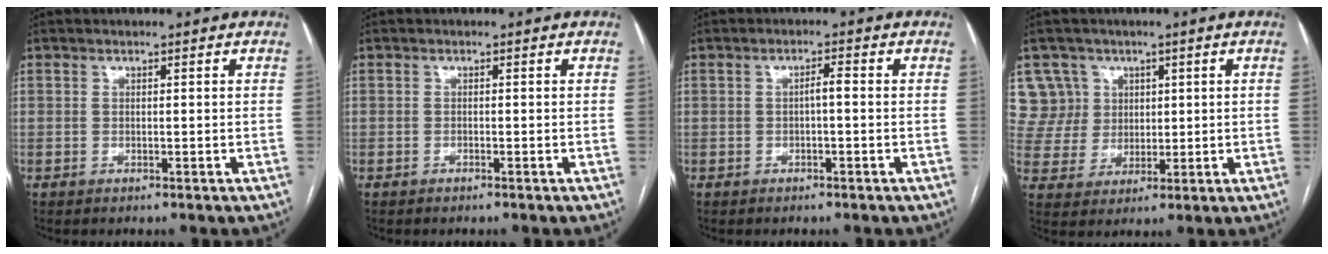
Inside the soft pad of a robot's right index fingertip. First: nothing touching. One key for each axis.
{"total": 0.0}
{"total": 1.5, "fx": -0.2, "fy": 0.2, "fz": 1.5, "tx": -0.025, "ty": 0.004, "tz": -0.004}
{"total": 7.6, "fx": 3.3, "fy": 6.8, "fz": -0.3, "tx": 0.010, "ty": 0.022, "tz": 0.074}